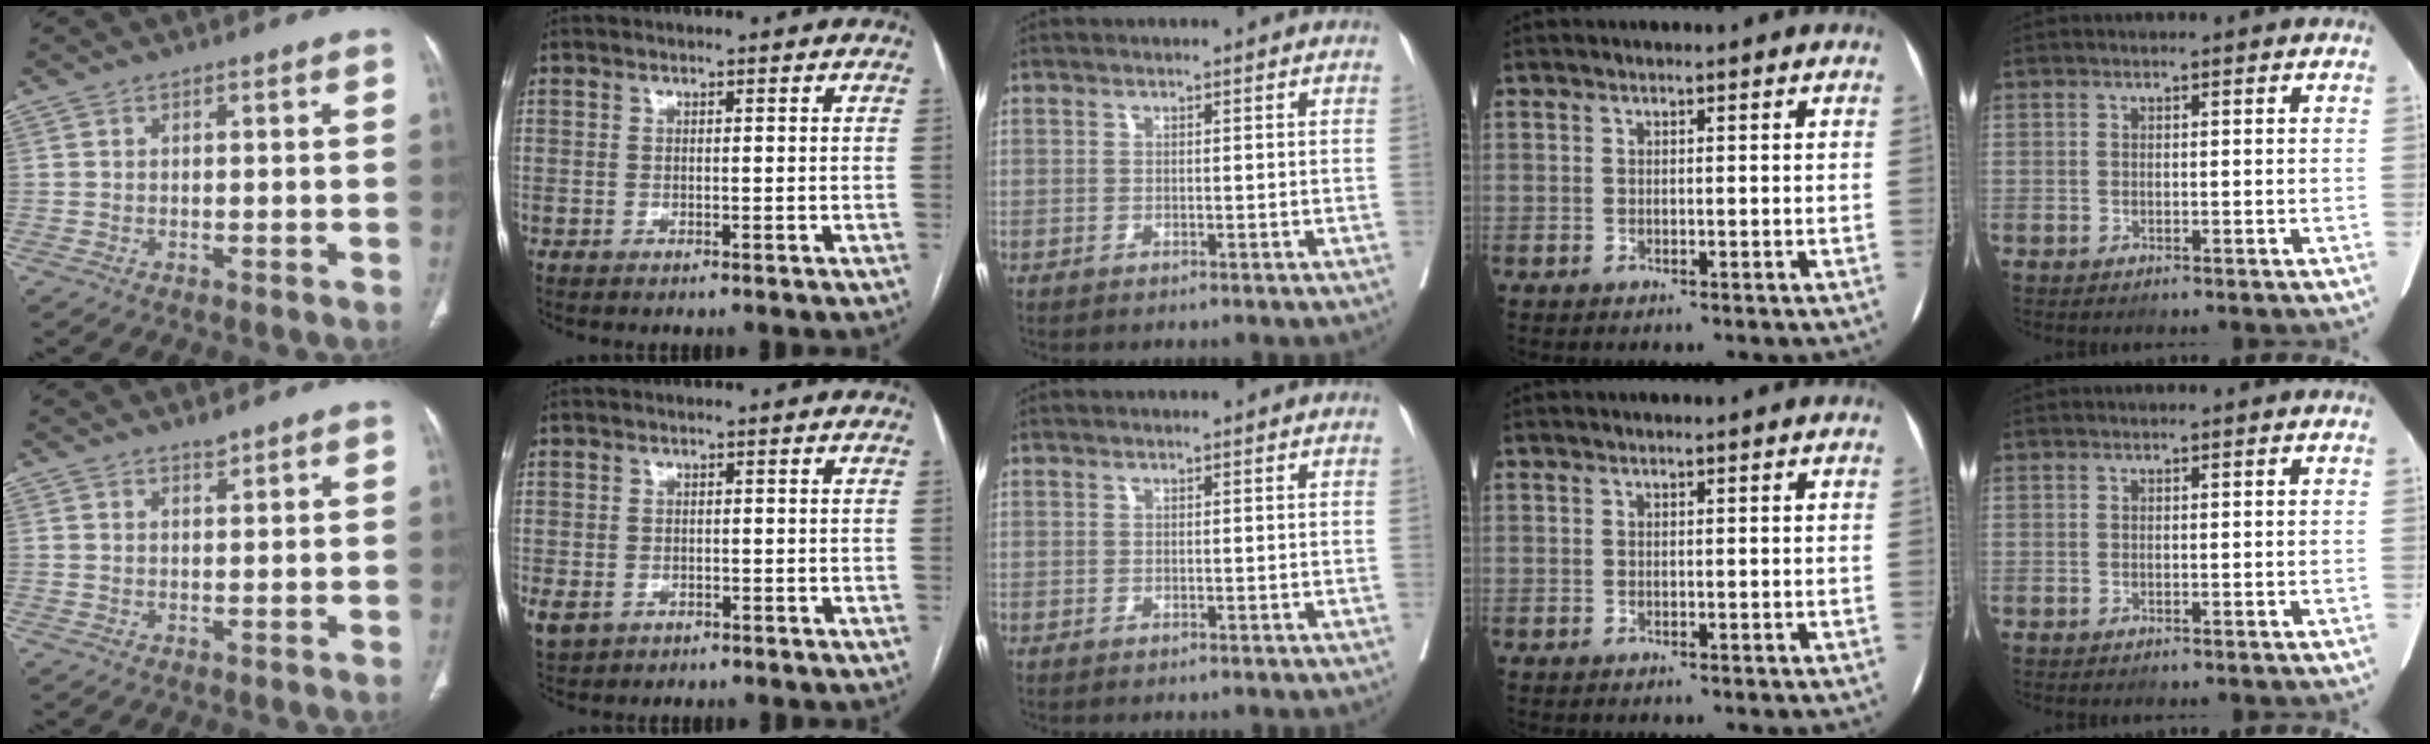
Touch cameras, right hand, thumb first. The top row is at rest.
{"thumb": {"total": 1.6, "force": [1.4, 0.3, 0.5], "torque": [0.004, -0.010, 0.025]}, "index": {"total": 4.6, "force": [-2.2, 3.6, 1.9], "torque": [-0.045, -0.003, -0.028]}}